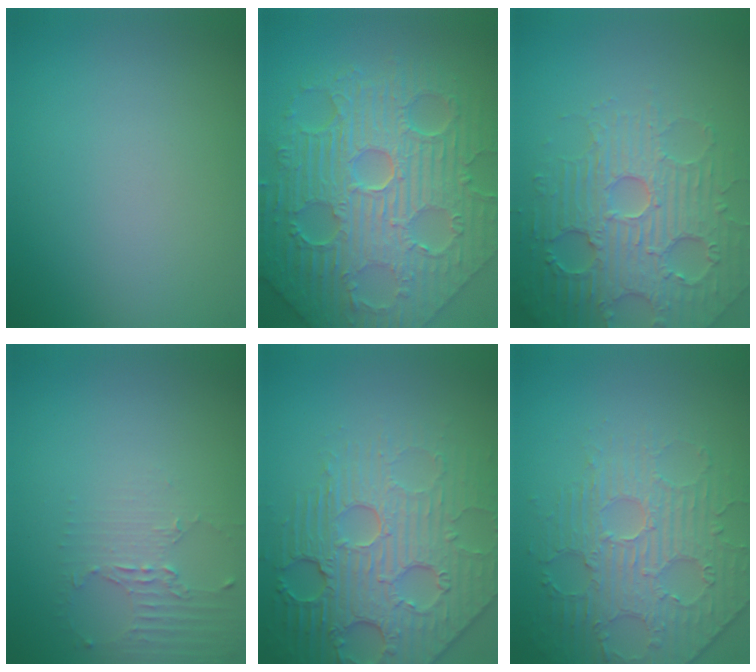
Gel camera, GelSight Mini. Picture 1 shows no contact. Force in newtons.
{"total": 12.5, "press": 8.2, "slide": 9.3}
{"total": 5.3, "press": 5.2, "slide": 1.2}
{"total": 2.0, "press": 1.5, "slide": 1.4}
{"total": 6.7, "press": 5.5, "slide": 3.8}
{"total": 4.7, "press": 4.0, "slide": 2.6}